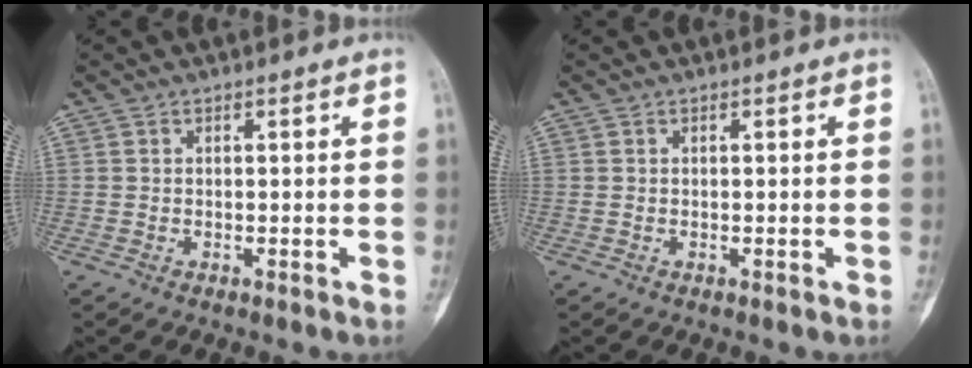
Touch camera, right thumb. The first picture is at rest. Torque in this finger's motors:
{"motor_torque": [0.00, 0.00, 0.02, -0.02, 0.01]}